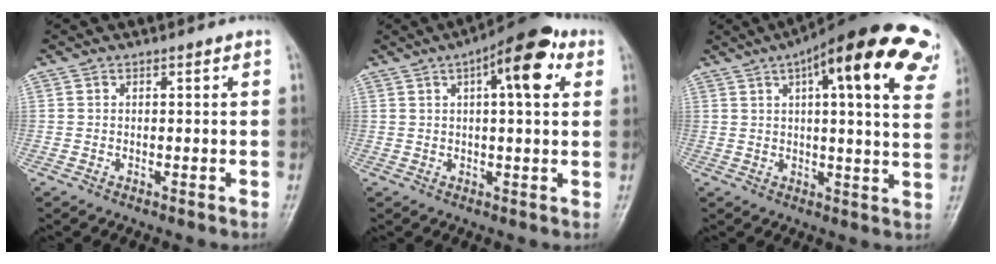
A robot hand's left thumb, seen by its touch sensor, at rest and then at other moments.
{"total": 11.3, "force": [4.3, 3.8, 9.7], "torque": [-0.122, 0.011, 0.052]}
{"total": 25.1, "force": [13.1, 6.3, 20.5], "torque": [-0.247, 0.002, 0.158]}